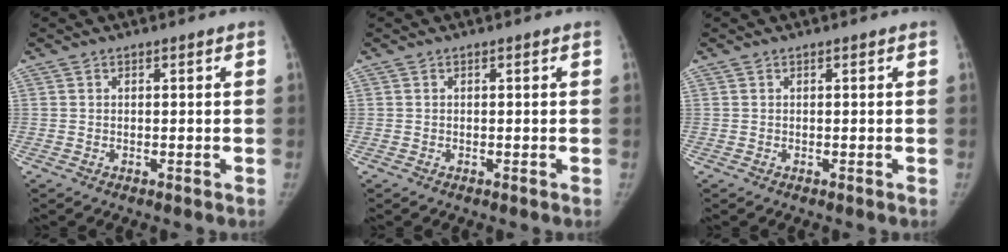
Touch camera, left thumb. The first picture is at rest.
{"total": 0.0}
{"total": 0.0}